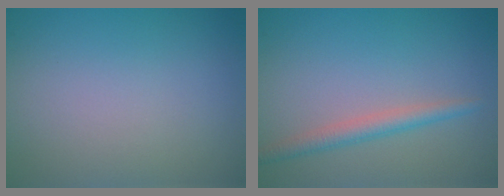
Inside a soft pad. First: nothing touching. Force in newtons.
{"total": 2.3, "press": 2.3, "slide": 0.1}